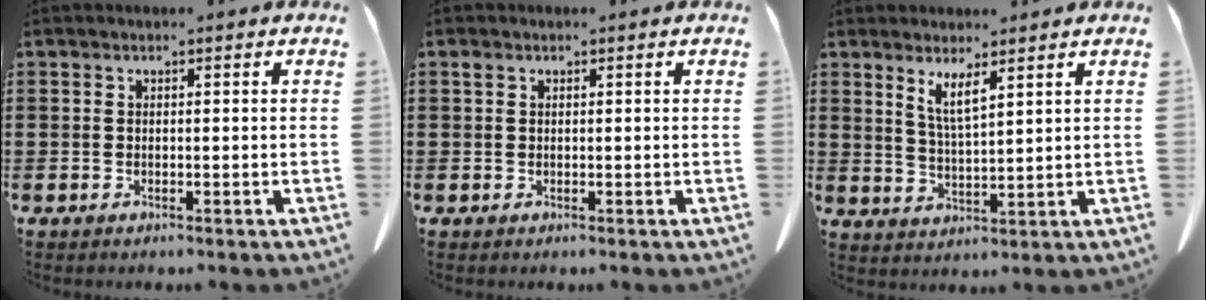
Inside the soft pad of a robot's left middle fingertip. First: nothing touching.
{"total": 0.6, "force": [0.3, 0.4, 0.4], "torque": [-0.010, 0.002, 0.006]}
{"total": 4.1, "force": [2.8, 0.3, 3.0], "torque": [-0.069, -0.003, 0.050]}